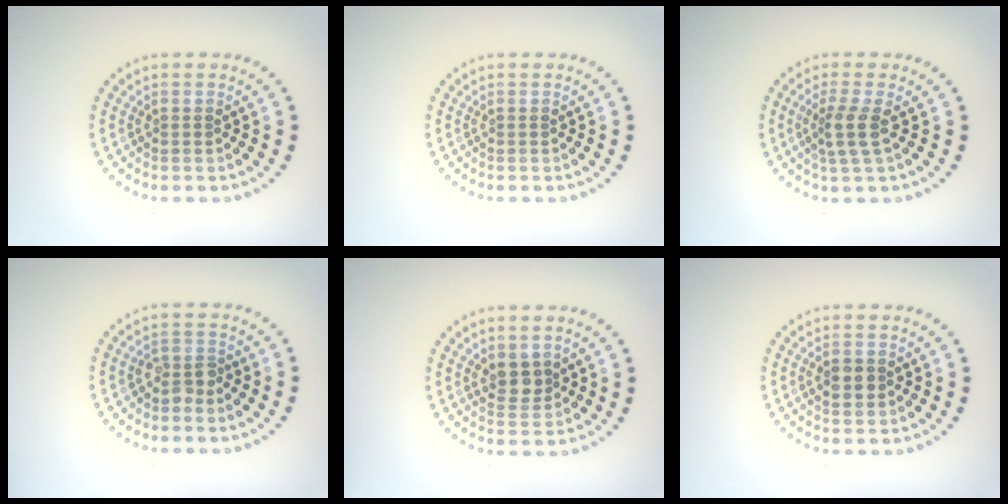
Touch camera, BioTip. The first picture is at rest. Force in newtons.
{"total": 0.0}
{"total": 2.5, "press": 2.0, "slide": 1.4}
{"total": 1.8, "press": 1.5, "slide": 0.9}
{"total": 2.0, "press": 1.8, "slide": 0.8}
{"total": 2.4, "press": 2.4, "slide": 0.1}